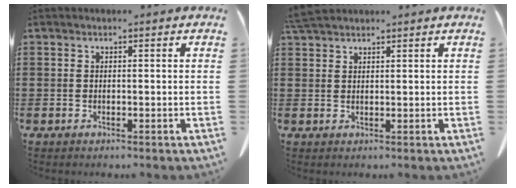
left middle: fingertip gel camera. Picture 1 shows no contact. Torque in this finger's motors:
{"motor_torque": [0.27, 0.00, 0.10, 0.05]}